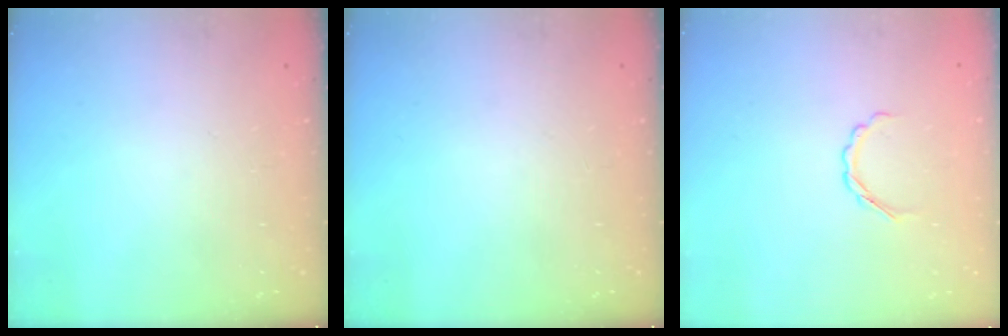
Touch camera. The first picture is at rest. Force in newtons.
{"total": 0.0}
{"total": 3.3, "press": 3.2, "slide": 0.8}